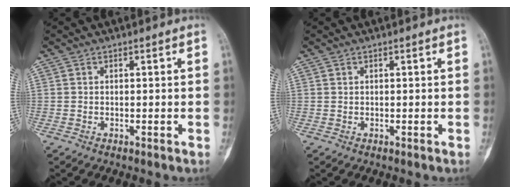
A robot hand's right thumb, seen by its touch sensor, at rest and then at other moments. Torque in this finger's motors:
{"motor_torque": [-0.88, 0.04, -0.16, -0.19, -0.03]}